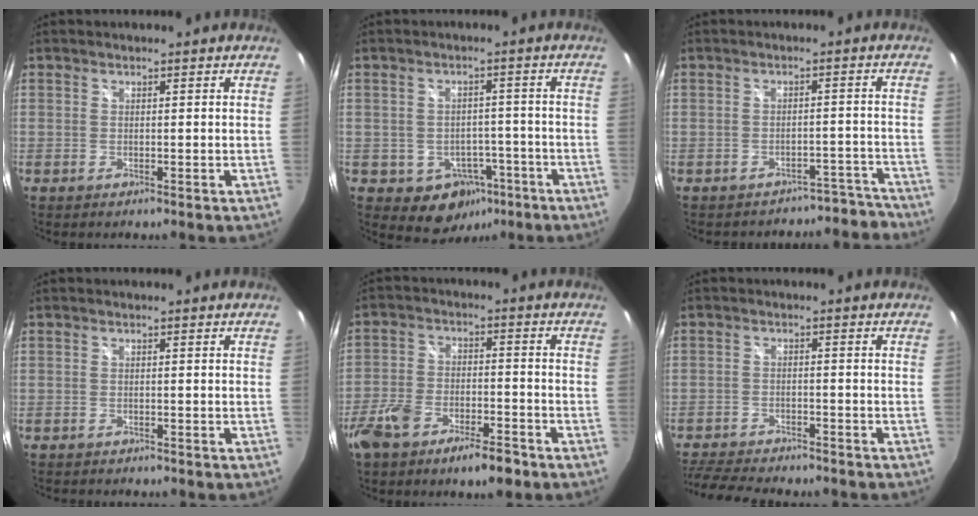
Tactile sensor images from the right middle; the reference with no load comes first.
{"total": 7.7, "force": [-3.8, 6.3, 2.3], "torque": [-0.046, 0.022, -0.028]}
{"total": 8.3, "force": [-7.9, 2.5, -0.2], "torque": [0.027, 0.033, -0.088]}
{"total": 2.3, "force": [-2.1, 0.5, 0.6], "torque": [-0.014, -0.014, -0.033]}
{"total": 10.9, "force": [-7.4, 4.2, 6.9], "torque": [-0.153, -0.008, -0.132]}
{"total": 12.4, "force": [-11.0, 2.9, 4.9], "torque": [-0.122, -0.020, -0.175]}